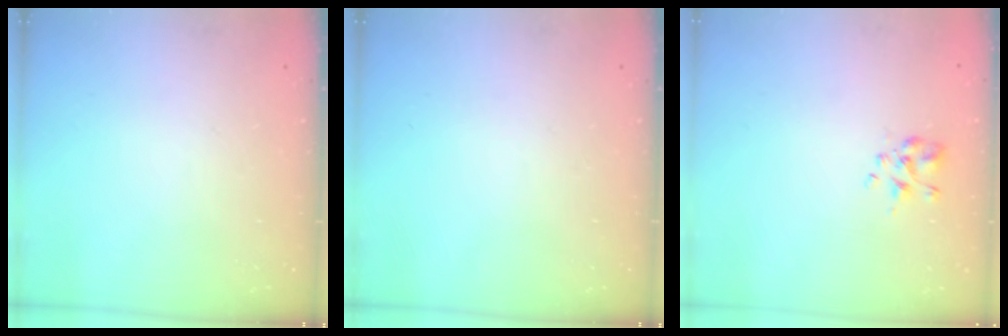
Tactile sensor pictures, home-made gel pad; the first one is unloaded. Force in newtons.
{"total": 0.0}
{"total": 1.9, "press": 1.7, "slide": 0.7}